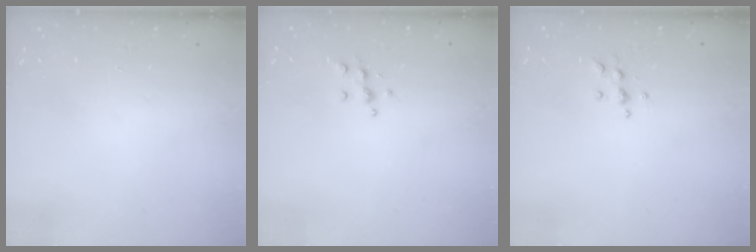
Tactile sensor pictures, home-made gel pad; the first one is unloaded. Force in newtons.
{"total": 5.6, "press": 5.6, "slide": 0.6}
{"total": 5.6, "press": 5.6, "slide": 0.7}